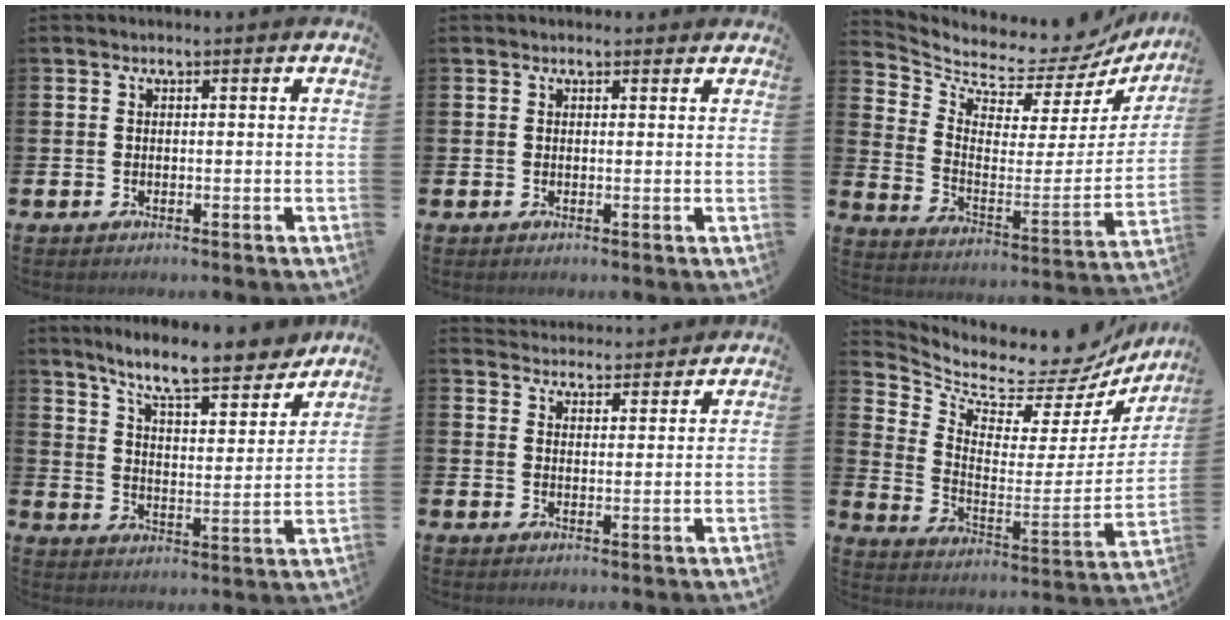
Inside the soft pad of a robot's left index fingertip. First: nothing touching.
{"total": 0.9, "force": [0.7, 0.4, 0.2], "torque": [0.004, 0.002, 0.012]}
{"total": 6.5, "force": [6.1, 2.0, 0.9], "torque": [-0.050, -0.066, 0.099]}
{"total": 9.6, "force": [8.8, 1.2, 3.8], "torque": [-0.094, -0.055, 0.150]}
{"total": 4.2, "force": [4.2, 0.6, -0.2], "torque": [-0.007, -0.029, 0.075]}
{"total": 7.9, "force": [7.2, 2.4, 2.0], "torque": [-0.058, -0.078, 0.113]}